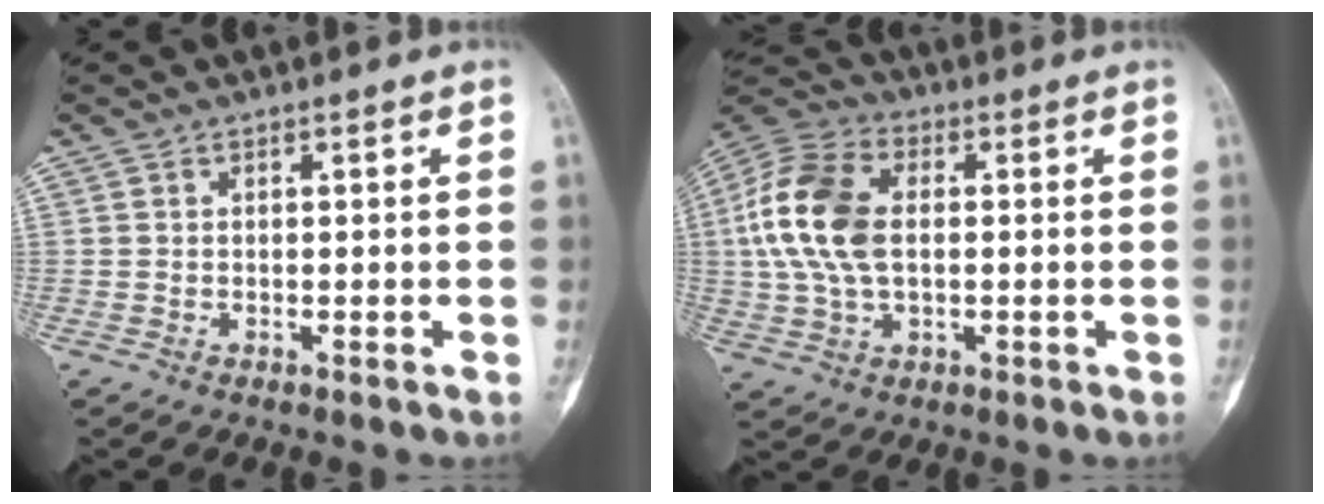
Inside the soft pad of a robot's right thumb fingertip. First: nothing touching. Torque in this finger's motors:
{"motor_torque": [0.89, 0.76, 0.63, -0.87, 0.17]}